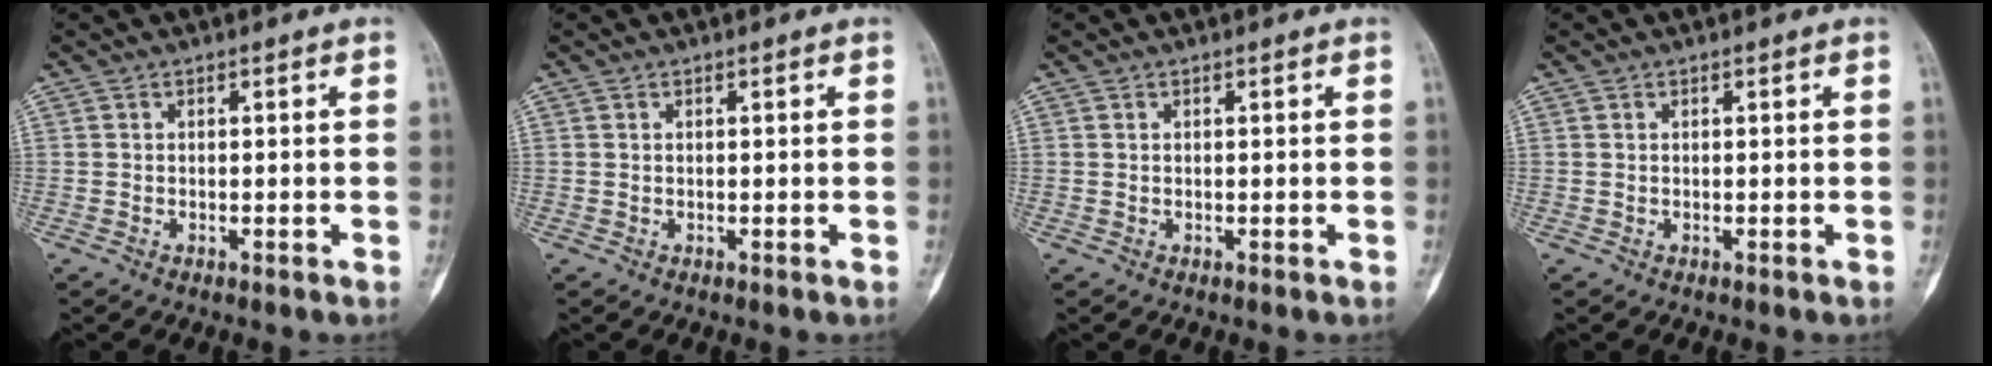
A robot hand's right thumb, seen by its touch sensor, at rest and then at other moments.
{"total": 0.0}
{"total": 0.0}
{"total": 0.0}